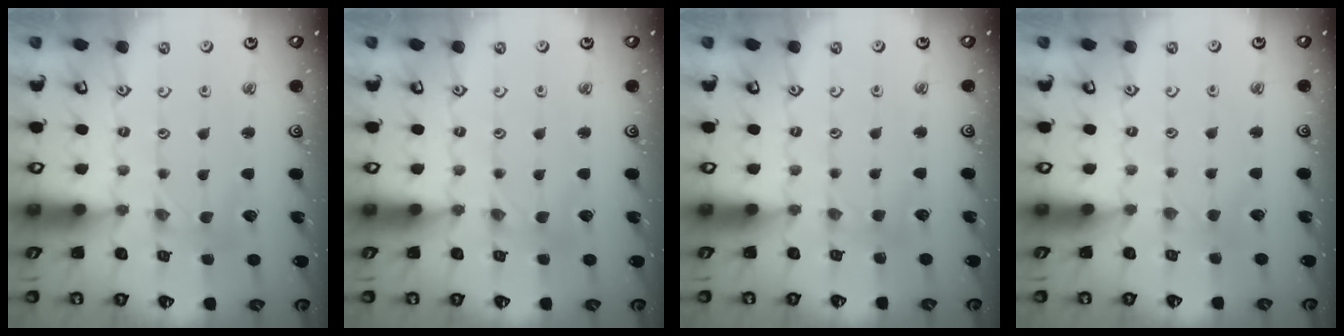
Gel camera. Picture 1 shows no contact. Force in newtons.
{"total": 0.0}
{"total": 3.0, "press": 3.0, "slide": 0.4}
{"total": 0.8, "press": 0.8, "slide": 0.3}